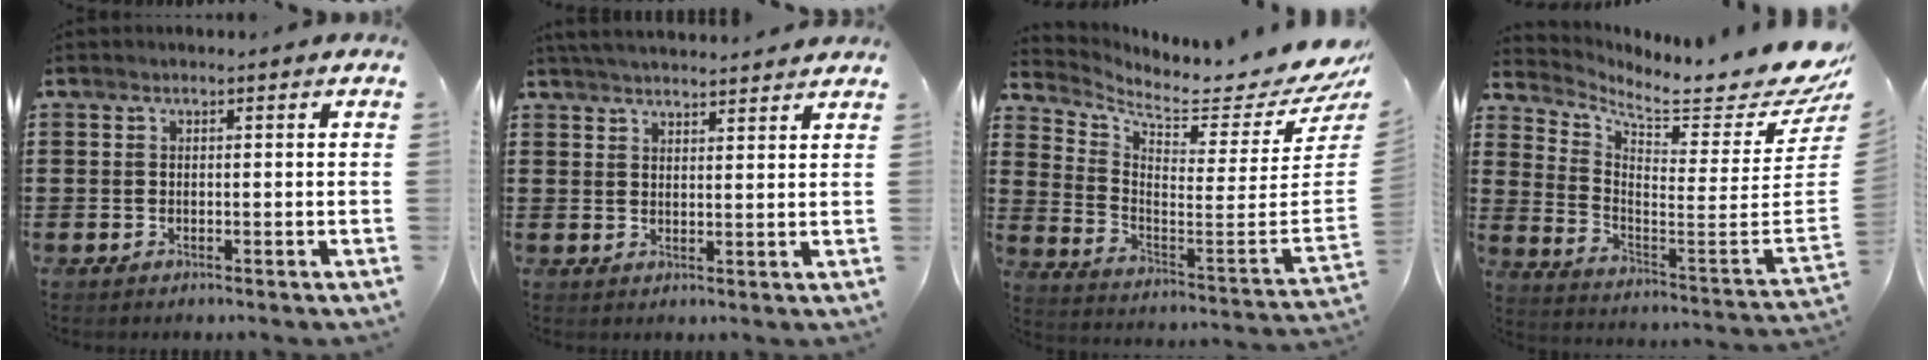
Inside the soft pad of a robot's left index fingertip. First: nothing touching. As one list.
[{"total": 3.3, "force": [3.3, -0.1, 0.5], "torque": [-0.019, -0.008, 0.062]}, {"total": 6.0, "force": [5.5, 0.5, 2.5], "torque": [-0.065, -0.075, 0.085]}, {"total": 8.1, "force": [7.2, 0.1, 3.8], "torque": [-0.087, -0.084, 0.113]}]